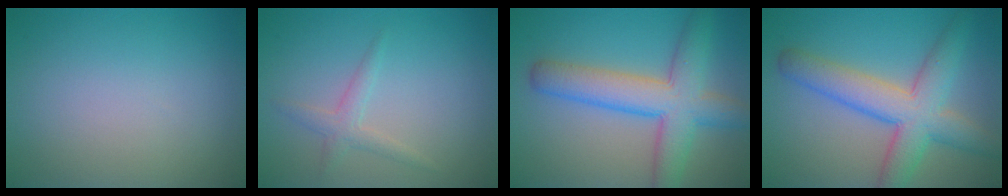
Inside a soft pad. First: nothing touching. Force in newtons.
{"total": 1.6, "press": 1.6, "slide": 0.0}
{"total": 7.2, "press": 7.2, "slide": 0.2}
{"total": 6.9, "press": 6.9, "slide": 0.2}